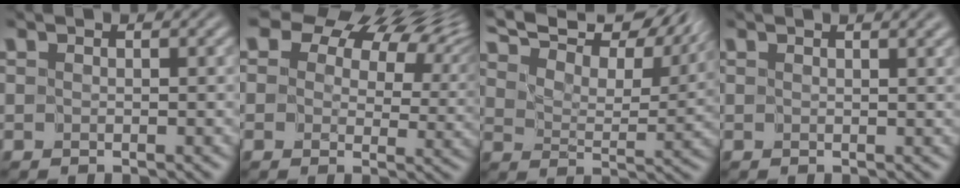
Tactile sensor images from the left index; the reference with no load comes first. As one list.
[{"total": 13.5, "force": [7.2, 8.5, 7.7], "torque": [-0.123, 0.046, 0.120]}, {"total": 11.3, "force": [9.7, 3.1, 4.9], "torque": [-0.118, 0.017, 0.151]}, {"total": 4.1, "force": [2.6, 1.8, 2.7], "torque": [-0.015, 0.035, 0.015]}]